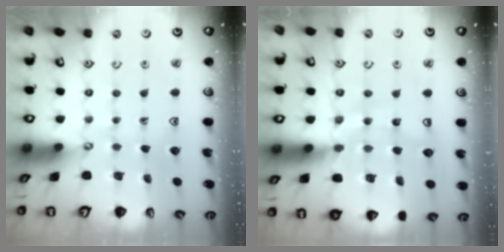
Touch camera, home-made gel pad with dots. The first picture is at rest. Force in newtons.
{"total": 12.1, "press": 12.0, "slide": 1.3}